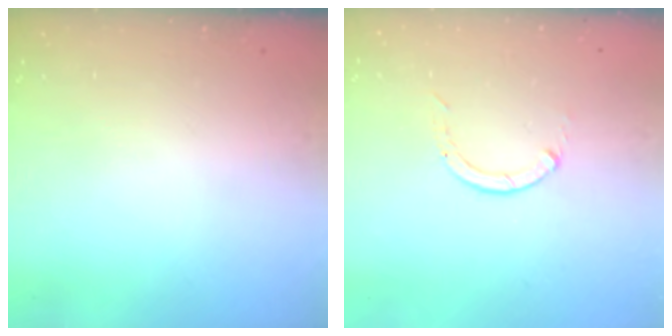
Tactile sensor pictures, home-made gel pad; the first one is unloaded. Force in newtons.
{"total": 0.0}